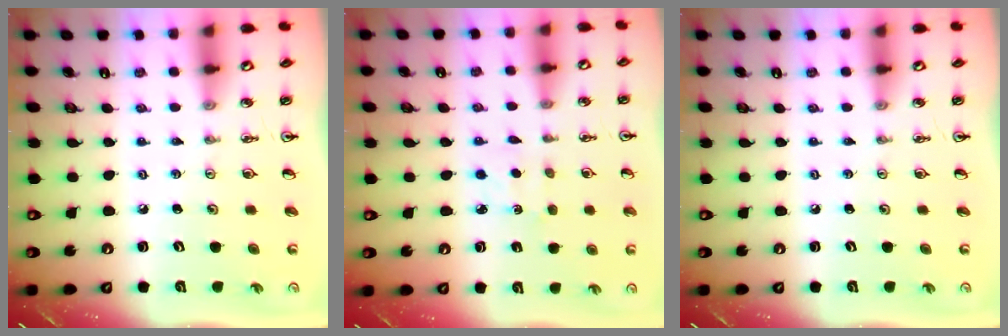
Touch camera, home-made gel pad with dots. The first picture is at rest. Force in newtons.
{"total": 2.7, "press": 2.6, "slide": 0.3}
{"total": 0.0}